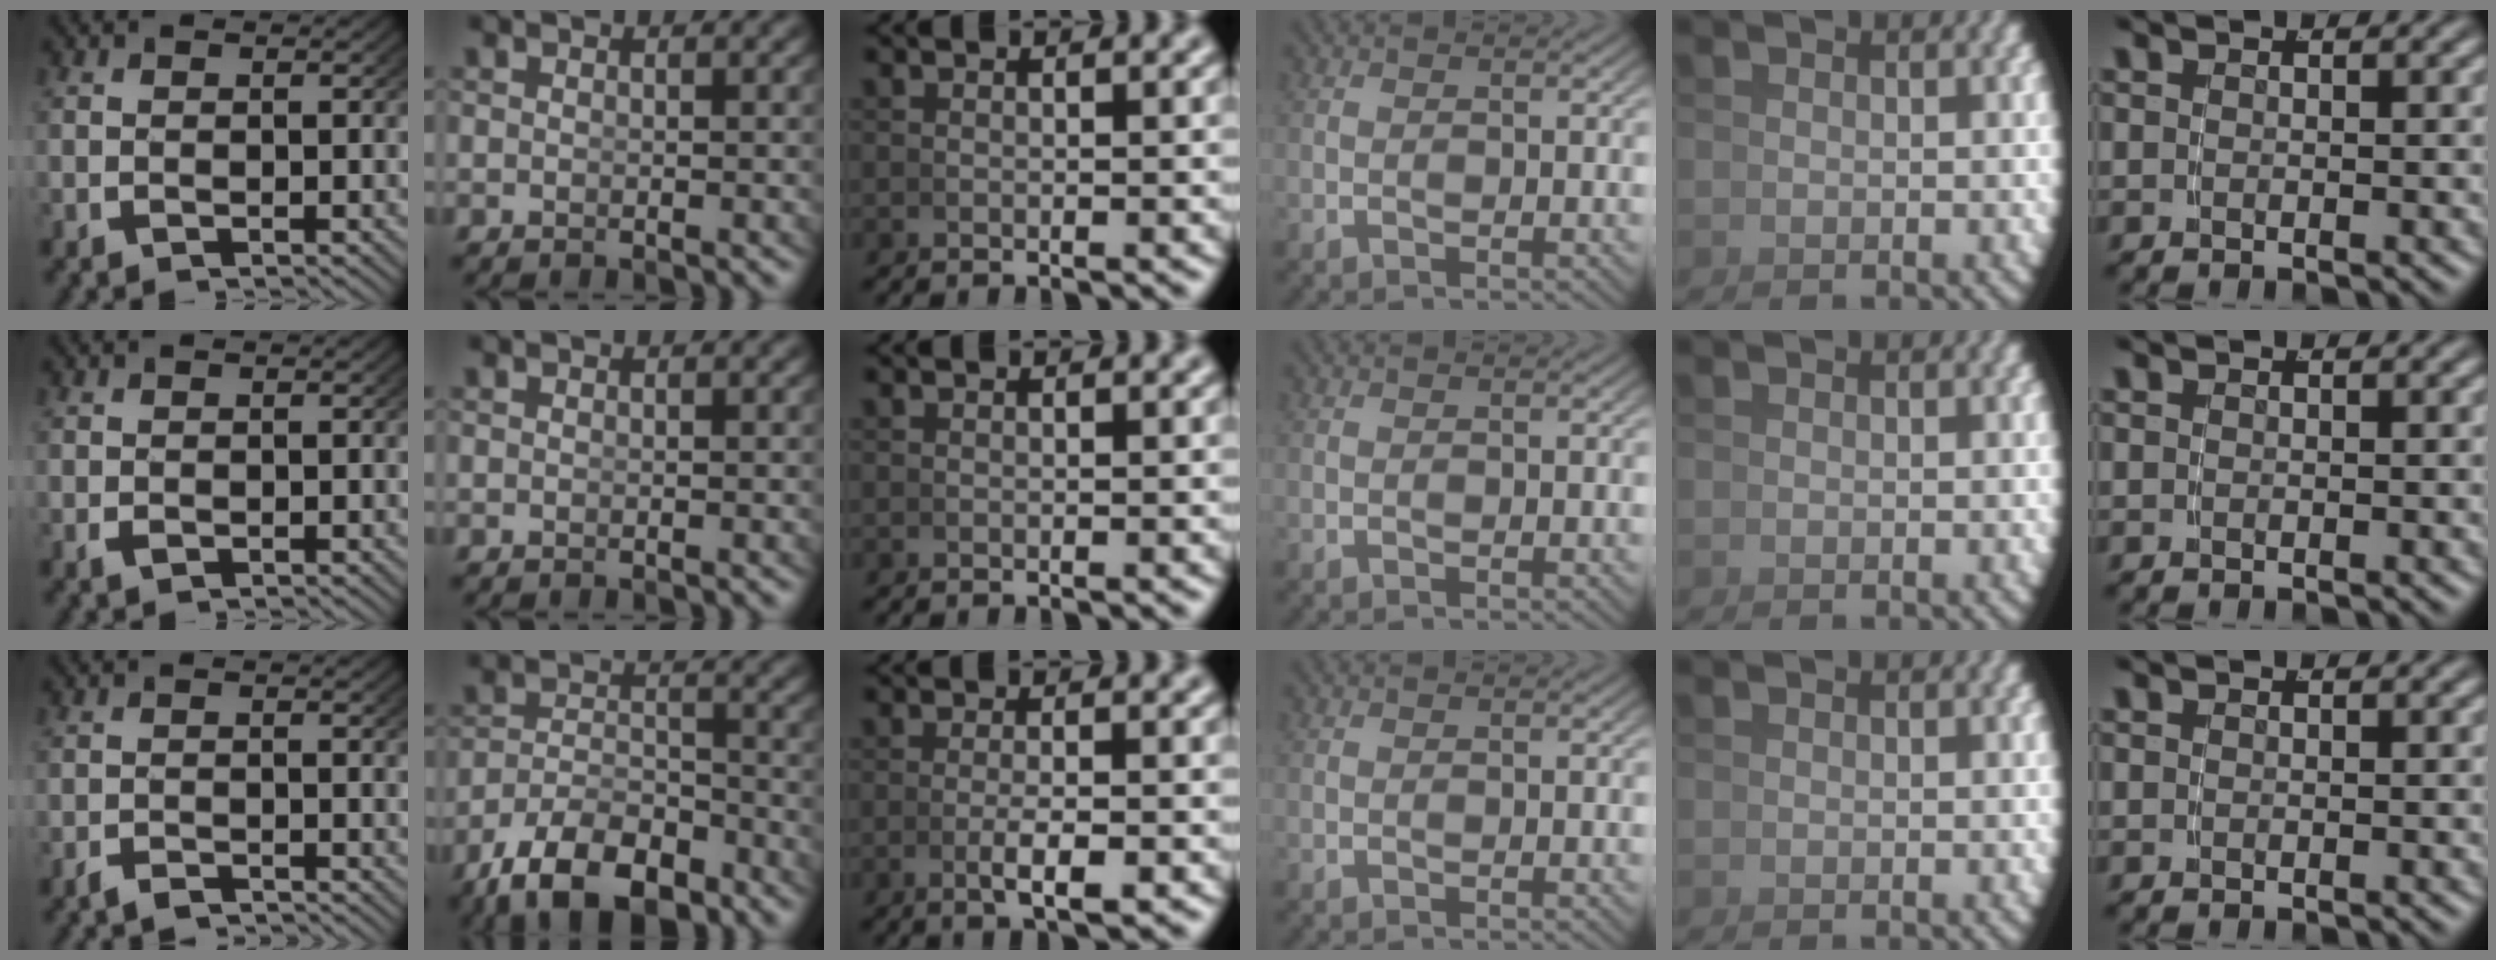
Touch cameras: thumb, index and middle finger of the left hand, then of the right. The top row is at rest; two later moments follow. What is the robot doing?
{"motion": "grasp_and_lifting", "object": "photo album"}